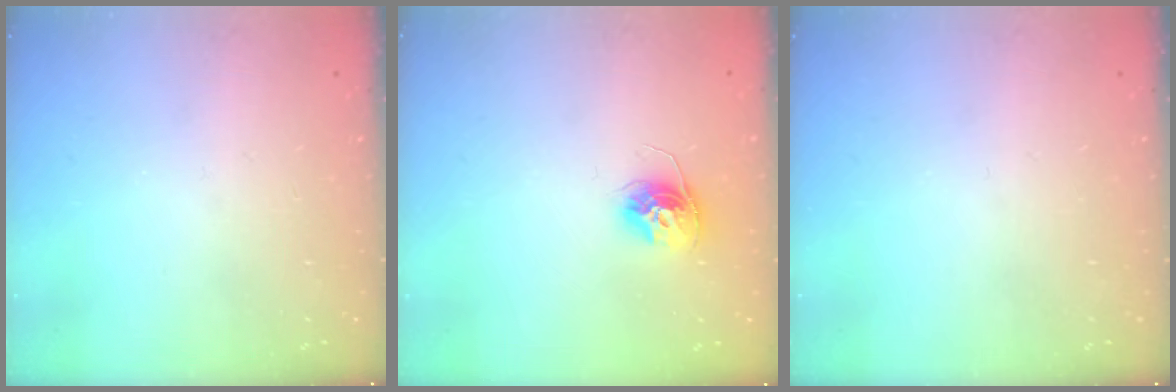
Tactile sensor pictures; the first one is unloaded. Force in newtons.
{"total": 10.5, "press": 10.5, "slide": 0.5}
{"total": 0.0}